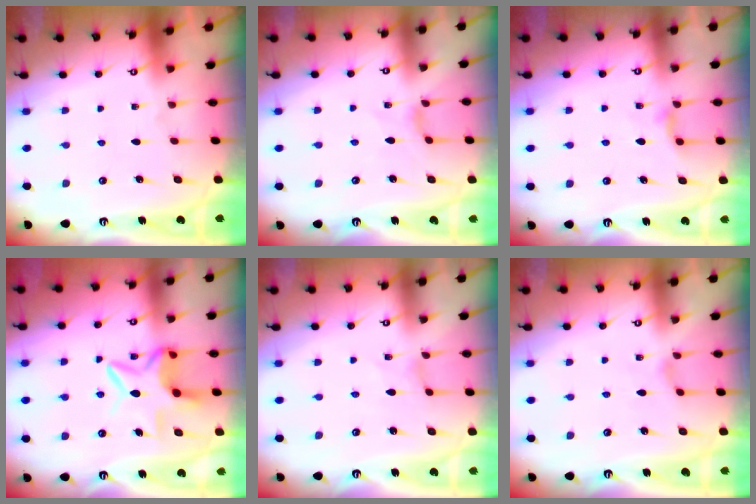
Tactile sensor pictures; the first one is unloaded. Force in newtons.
{"total": 0.8, "press": 0.7, "slide": 0.4}
{"total": 5.7, "press": 5.7, "slide": 0.6}
{"total": 9.2, "press": 9.1, "slide": 1.0}
{"total": 0.0}
{"total": 0.0}